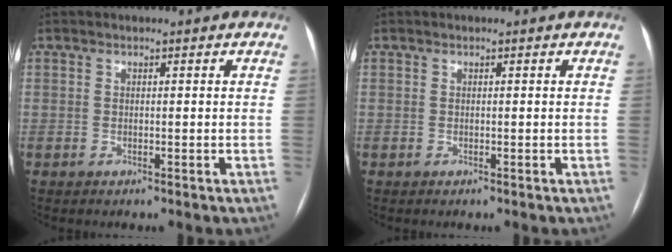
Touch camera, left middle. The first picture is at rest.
{"total": 0.0}